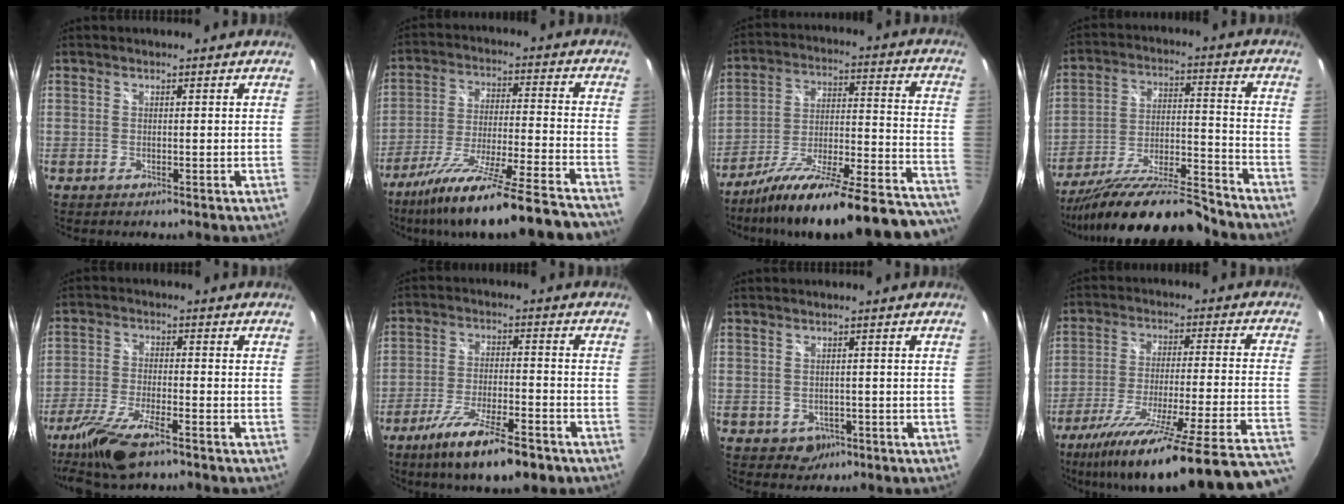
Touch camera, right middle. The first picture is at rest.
{"total": 25.1, "force": [-21.8, 0.1, 12.5], "torque": [-0.215, -0.074, -0.332]}
{"total": 31.4, "force": [-27.0, 4.5, 15.3], "torque": [-0.188, -0.035, -0.389]}
{"total": 22.1, "force": [-19.1, 2.9, 10.7], "torque": [-0.195, -0.044, -0.298]}
{"total": 11.3, "force": [-8.0, 2.8, 7.5], "torque": [-0.176, -0.031, -0.154]}
{"total": 13.9, "force": [-9.5, 3.3, 9.6], "torque": [-0.189, -0.035, -0.160]}
{"total": 3.2, "force": [-1.1, 2.8, 1.0], "torque": [-0.026, -0.001, -0.005]}
{"total": 31.9, "force": [-25.4, 0.1, 19.3], "torque": [-0.254, -0.104, -0.372]}